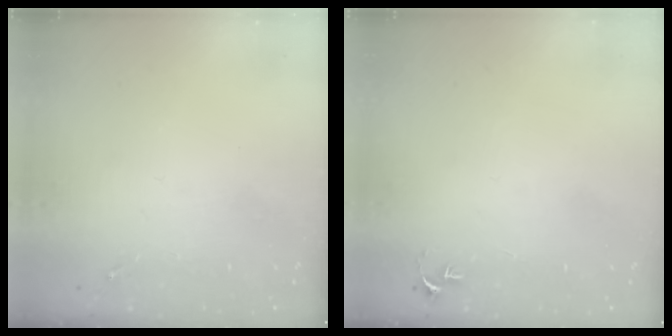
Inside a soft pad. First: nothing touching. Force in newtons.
{"total": 2.7, "press": 2.7, "slide": 0.3}